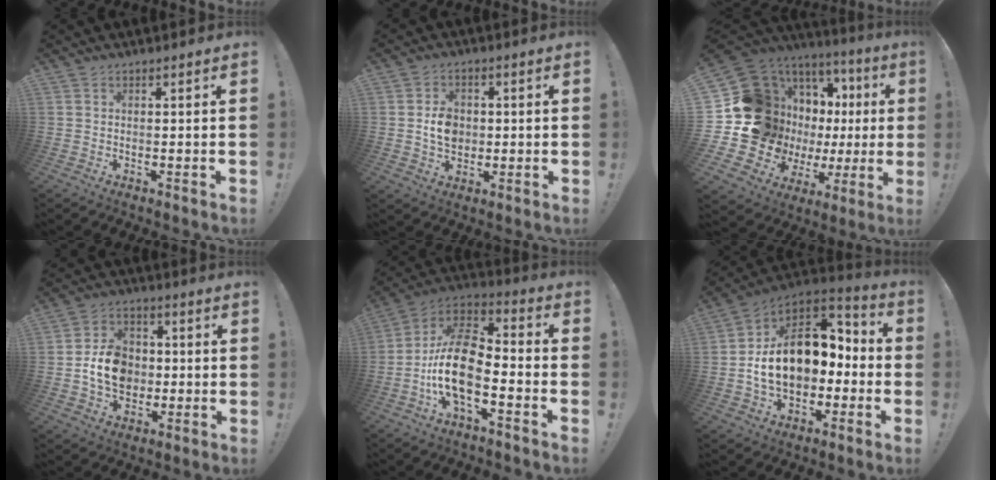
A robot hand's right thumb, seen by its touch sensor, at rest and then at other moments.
{"total": 6.9, "force": [-0.1, 5.5, 4.1], "torque": [-0.049, 0.006, 0.000]}
{"total": 19.9, "force": [2.9, 15.9, 11.6], "torque": [-0.190, -0.075, 0.122]}
{"total": 11.9, "force": [-1.6, 9.6, 6.8], "torque": [-0.110, 0.015, -0.022]}
{"total": 17.1, "force": [-5.3, 8.5, 13.9], "torque": [-0.277, 0.025, -0.087]}
{"total": 19.9, "force": [1.1, 13.6, 14.5], "torque": [-0.224, 0.004, 0.032]}